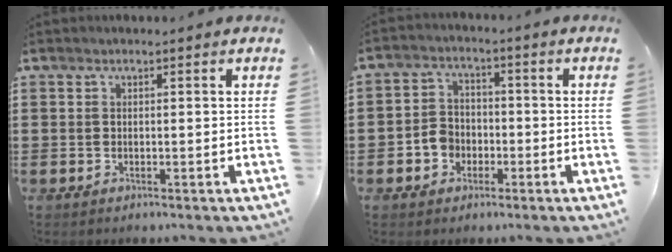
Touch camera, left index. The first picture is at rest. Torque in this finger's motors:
{"motor_torque": [0.30, 0.28, 0.08, 0.03]}